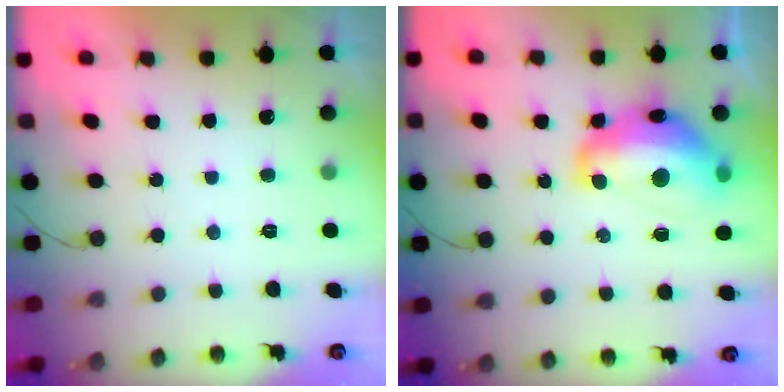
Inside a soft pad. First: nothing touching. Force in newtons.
{"total": 16.2, "press": 16.2, "slide": 1.1}